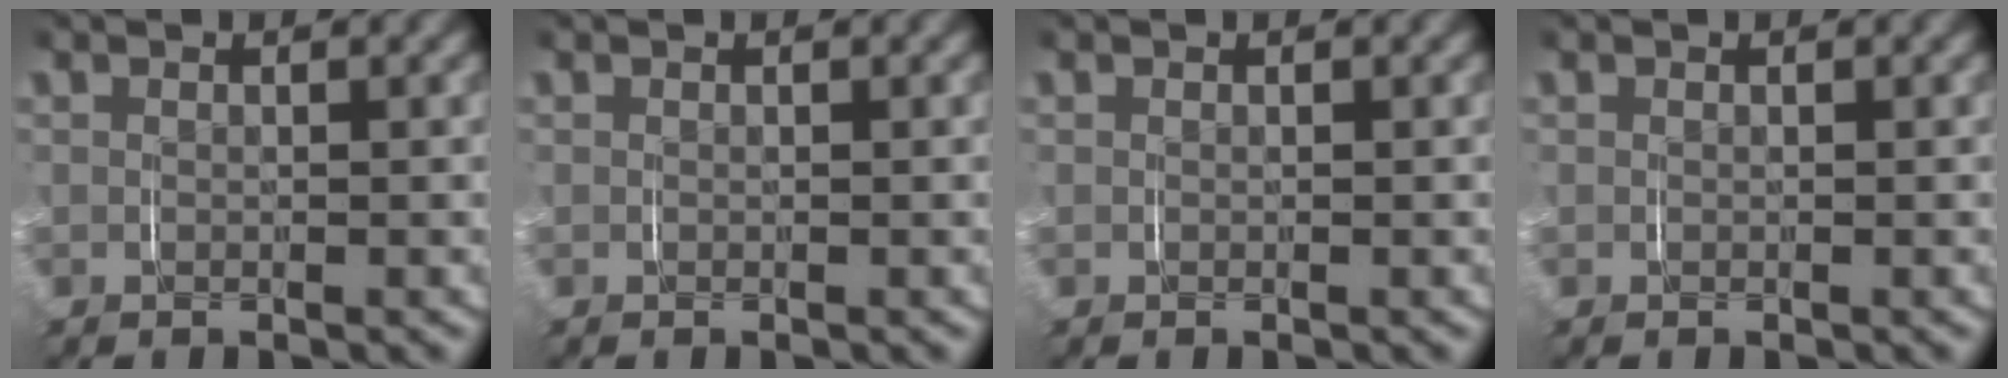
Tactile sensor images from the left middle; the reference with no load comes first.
{"total": 0.0}
{"total": 0.0}
{"total": 0.0}